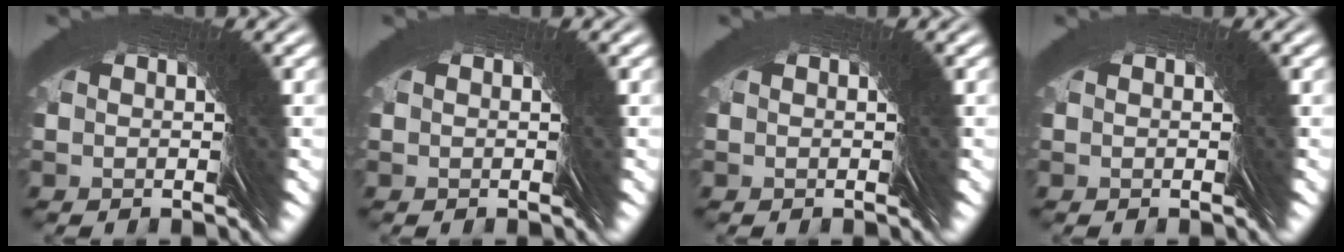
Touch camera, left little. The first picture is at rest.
{"total": 0.0}
{"total": 0.0}
{"total": 0.0}